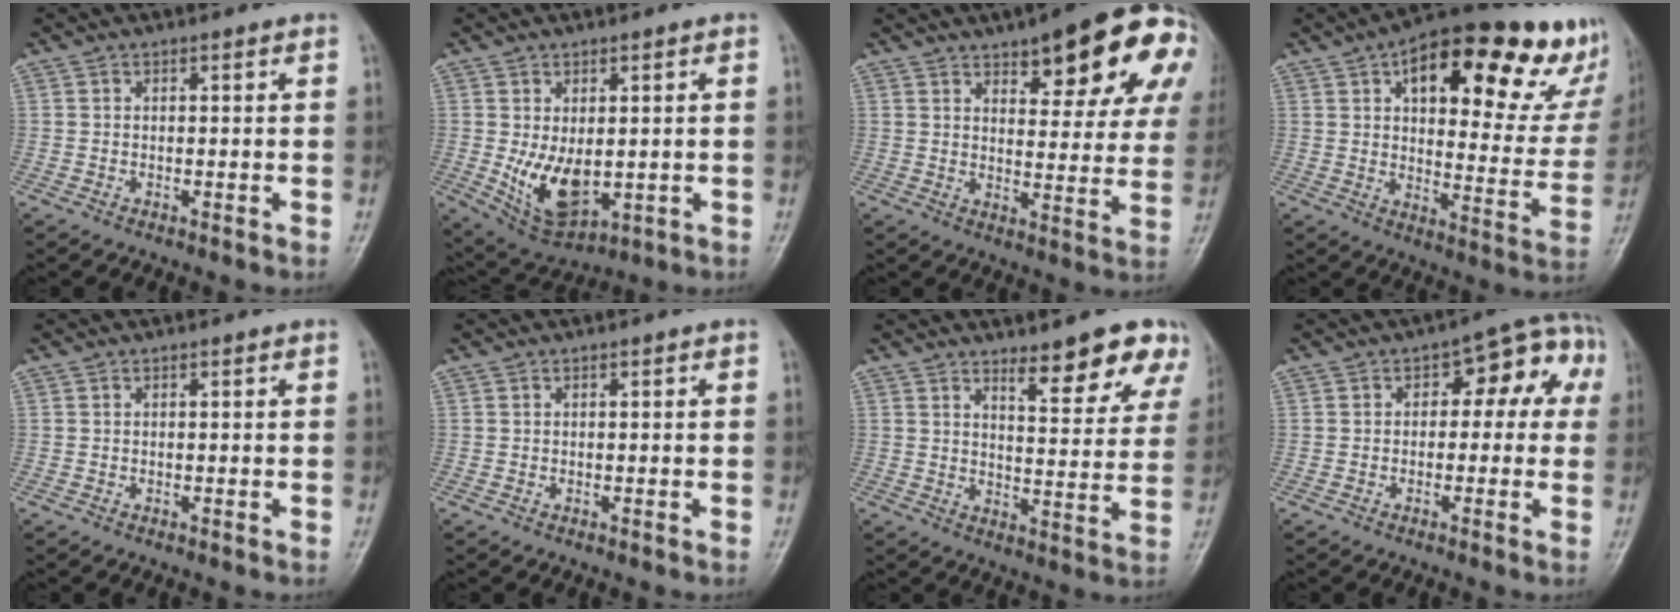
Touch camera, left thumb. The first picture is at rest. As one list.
[{"total": 9.9, "force": [-0.7, 5.8, 8.1], "torque": [-0.127, -0.013, 0.008]}, {"total": 20.0, "force": [10.0, 7.2, 15.8], "torque": [-0.170, -0.021, 0.129]}, {"total": 28.0, "force": [15.5, 11.3, 20.5], "torque": [-0.235, -0.026, 0.210]}, {"total": 0.0}, {"total": 0.0}, {"total": 10.7, "force": [7.5, 3.2, 6.9], "torque": [-0.050, -0.050, 0.099]}, {"total": 9.3, "force": [1.2, 5.6, 7.3], "torque": [-0.045, 0.041, 0.003]}]